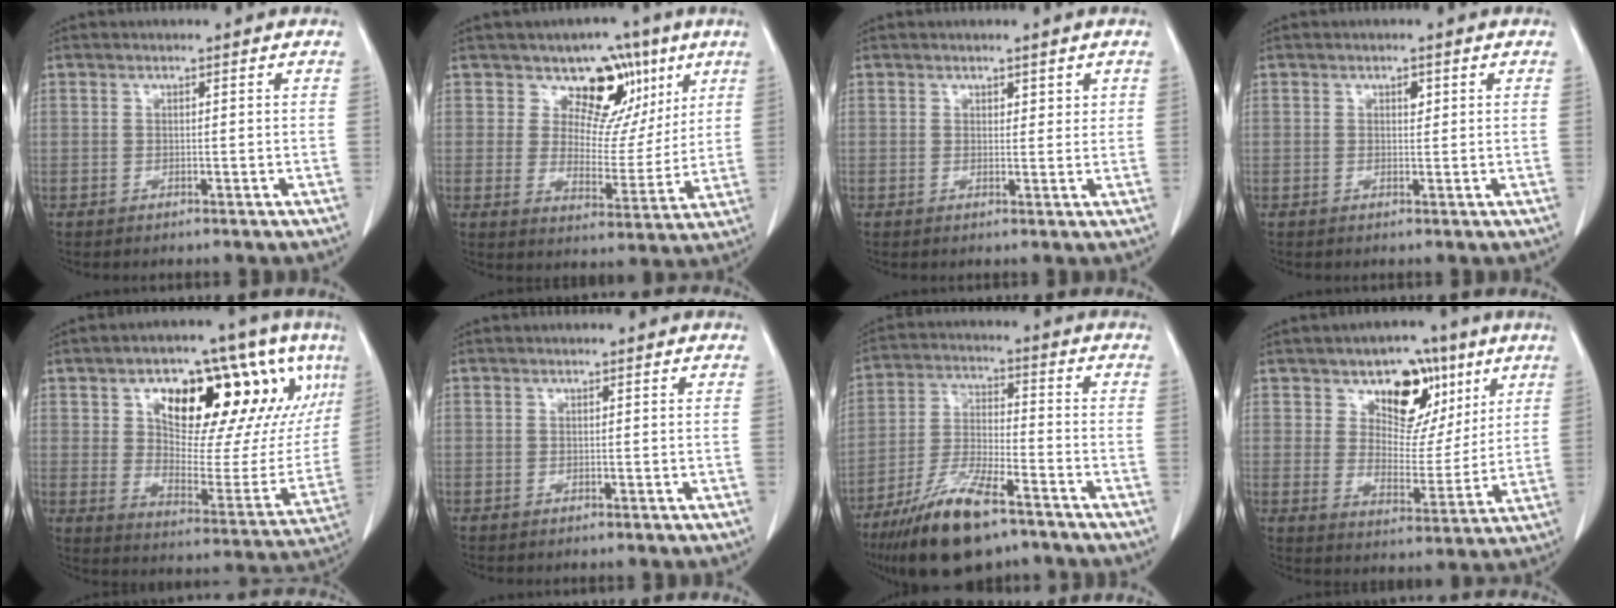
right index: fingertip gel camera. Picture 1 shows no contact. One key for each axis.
{"total": 9.6, "fx": 5.7, "fy": 6.4, "fz": 4.2, "tx": -0.037, "ty": 0.005, "tz": 0.087}
{"total": 1.8, "fx": 1.1, "fy": 1.0, "fz": 1.0, "tx": -0.007, "ty": -0.002, "tz": 0.017}
{"total": 1.1, "fx": 0.5, "fy": 0.6, "fz": 0.8, "tx": -0.010, "ty": -0.001, "tz": 0.006}
{"total": 25.8, "fx": 11.9, "fy": 11.1, "fz": 20.0, "tx": -0.292, "ty": 0.040, "tz": 0.190}
{"total": 0.0}
{"total": 14.1, "fx": -9.7, "fy": 3.5, "fz": 9.7, "tx": -0.189, "ty": -0.022, "tz": -0.175}
{"total": 10.7, "fx": 5.9, "fy": 6.7, "fz": 6.0, "tx": -0.078, "ty": 0.011, "tz": 0.096}